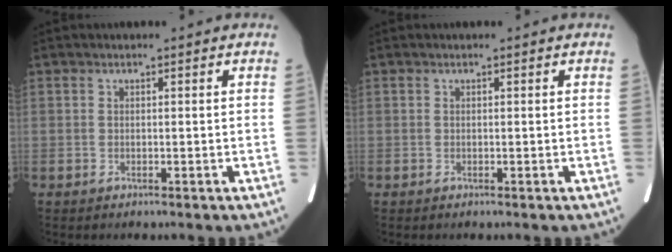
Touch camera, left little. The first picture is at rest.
{"total": 0.0}